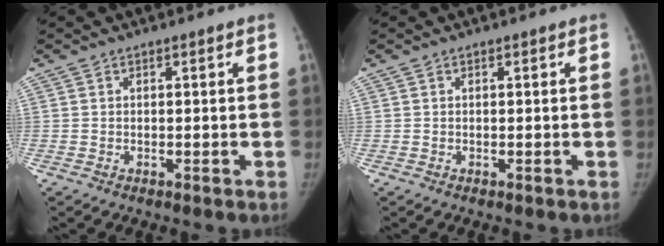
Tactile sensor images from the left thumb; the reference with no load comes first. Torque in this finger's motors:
{"motor_torque": [0.00, 0.00, 0.23, -0.20, 0.00]}